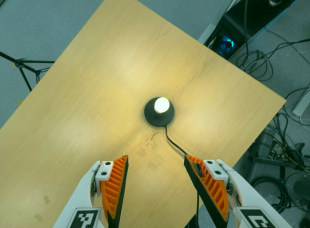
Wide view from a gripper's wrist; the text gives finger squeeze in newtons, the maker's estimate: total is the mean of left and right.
{"total": 0.0}